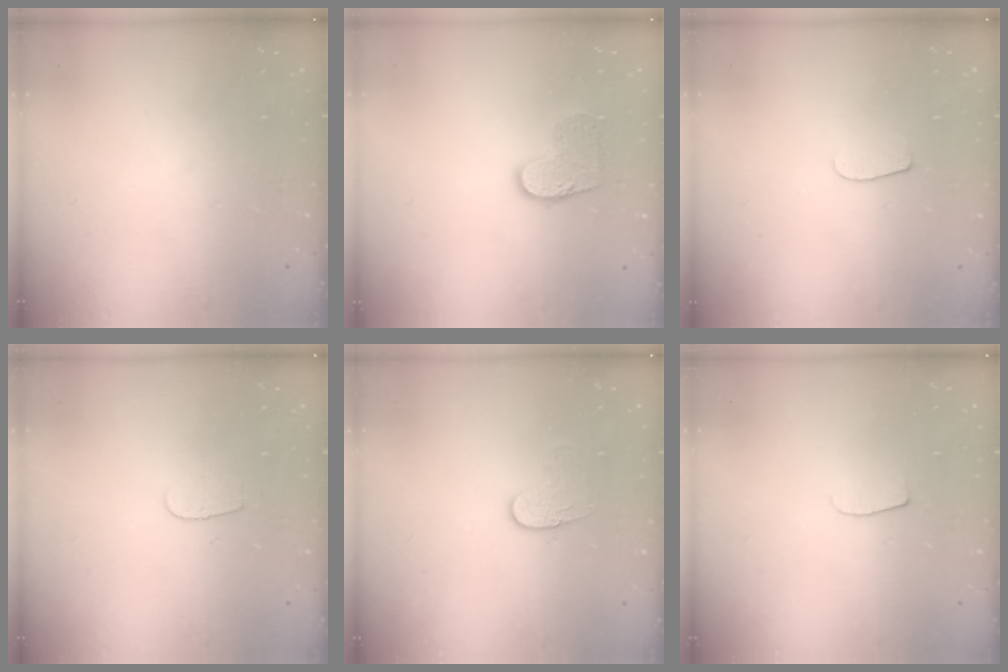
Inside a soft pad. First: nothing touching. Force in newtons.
{"total": 9.0, "press": 9.0, "slide": 0.5}
{"total": 6.0, "press": 6.0, "slide": 0.6}
{"total": 3.7, "press": 3.7, "slide": 0.4}
{"total": 7.9, "press": 7.8, "slide": 0.6}
{"total": 4.3, "press": 4.3, "slide": 0.5}